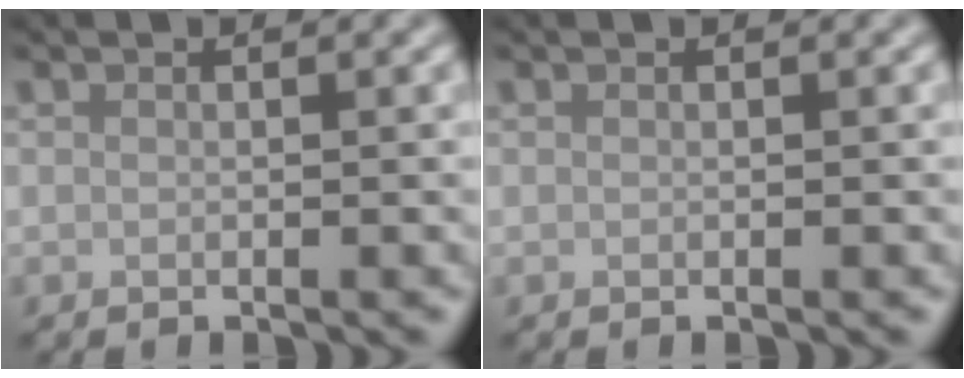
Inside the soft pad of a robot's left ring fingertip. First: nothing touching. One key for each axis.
{"total": 0.0}